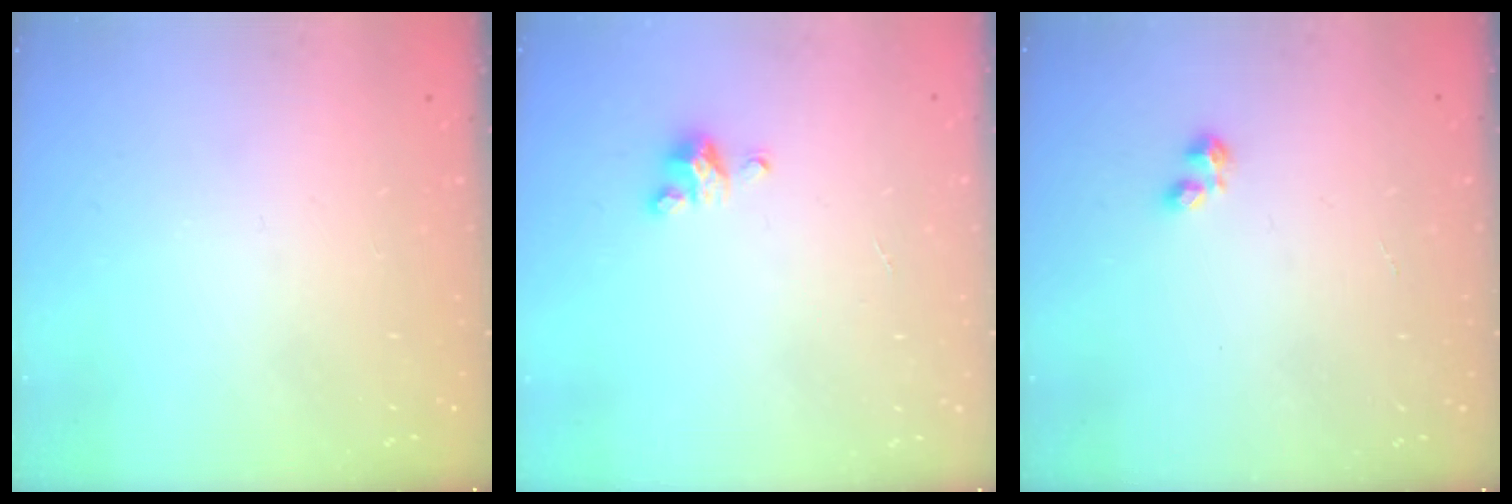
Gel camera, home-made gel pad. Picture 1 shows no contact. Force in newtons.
{"total": 3.0, "press": 3.0, "slide": 0.3}
{"total": 1.8, "press": 1.7, "slide": 0.5}